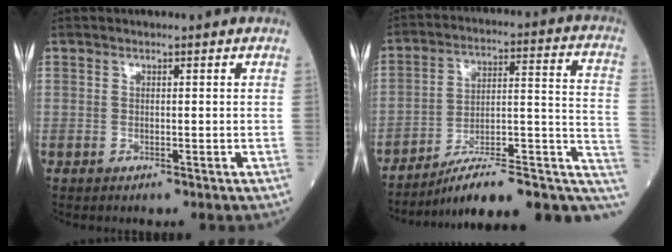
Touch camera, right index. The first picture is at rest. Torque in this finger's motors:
{"motor_torque": [0.10, -0.59, 0.26, 0.14]}